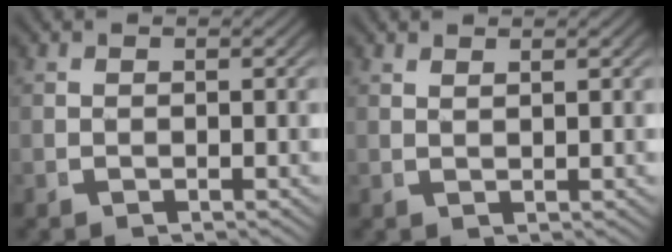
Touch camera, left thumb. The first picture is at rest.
{"total": 1.1, "force": [1.1, -0.1, 0.2], "torque": [-0.004, 0.001, 0.025]}